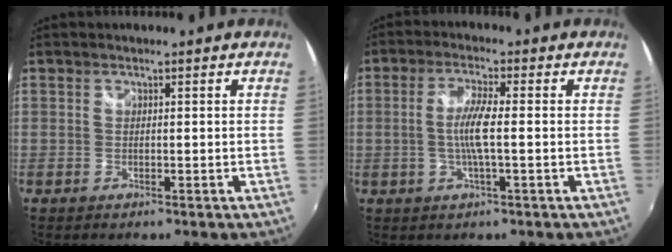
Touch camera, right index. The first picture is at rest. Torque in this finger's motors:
{"motor_torque": [0.80, 0.22, 0.36, 0.05]}